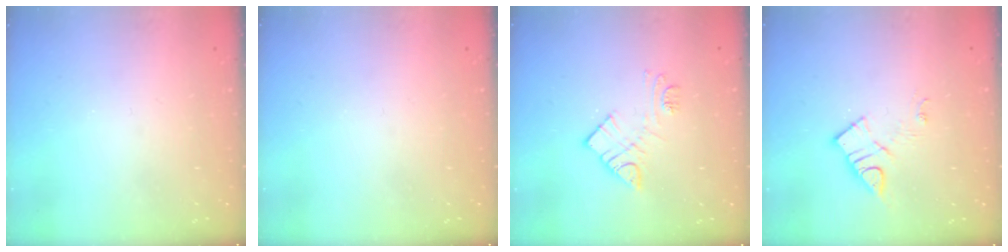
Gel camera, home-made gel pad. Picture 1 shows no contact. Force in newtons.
{"total": 0.0}
{"total": 9.8, "press": 9.8, "slide": 0.7}
{"total": 8.5, "press": 8.5, "slide": 0.5}